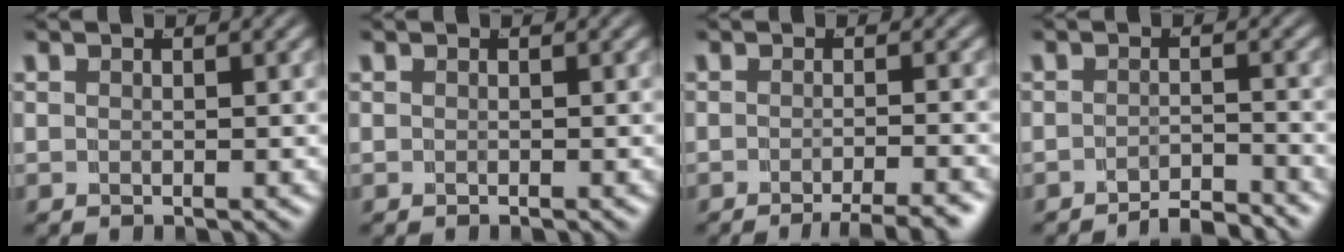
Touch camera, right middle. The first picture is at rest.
{"total": 0.0}
{"total": 4.7, "force": [-3.8, 0.7, 2.6], "torque": [-0.023, 0.004, -0.064]}
{"total": 3.4, "force": [-3.4, 0.2, 0.6], "torque": [-0.001, 0.000, -0.063]}